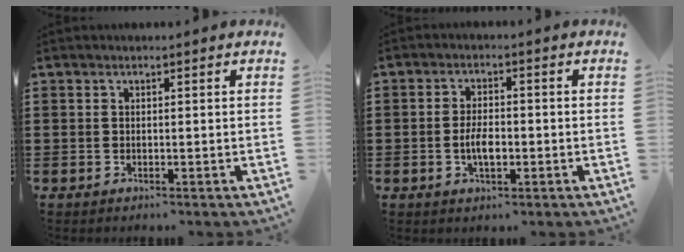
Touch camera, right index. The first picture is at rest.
{"total": 4.2, "force": [-1.0, 1.7, 3.8], "torque": [-0.076, -0.002, -0.018]}